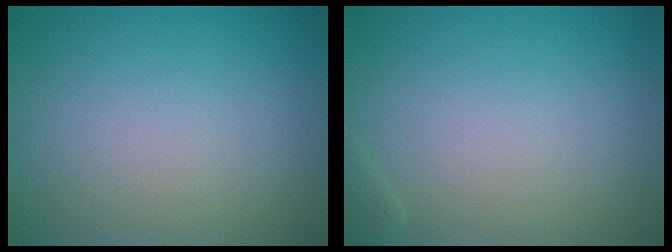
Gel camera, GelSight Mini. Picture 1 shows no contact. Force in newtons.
{"total": 0.5, "press": 0.5, "slide": 0.1}